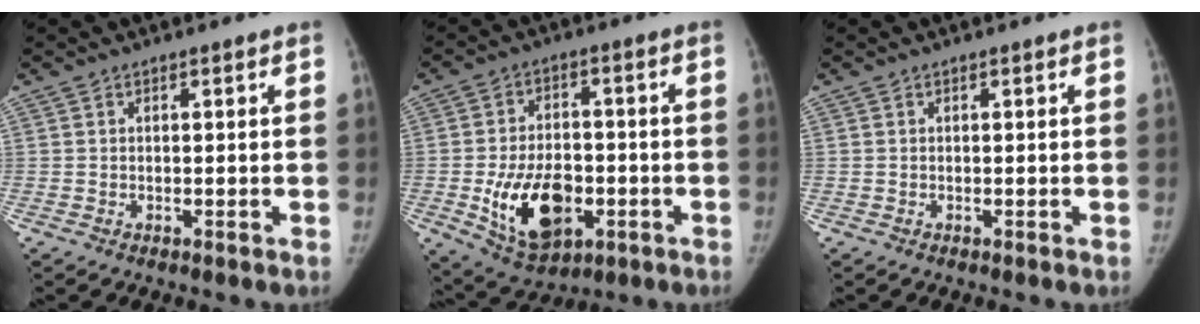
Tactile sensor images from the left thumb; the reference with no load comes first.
{"total": 14.7, "force": [-3.9, 9.2, 10.8], "torque": [-0.156, 0.011, -0.051]}
{"total": 0.0}